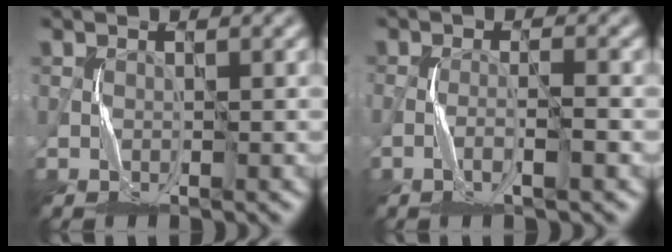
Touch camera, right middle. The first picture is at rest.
{"total": 2.0, "force": [-1.0, 0.3, 1.7], "torque": [-0.032, 0.004, -0.022]}